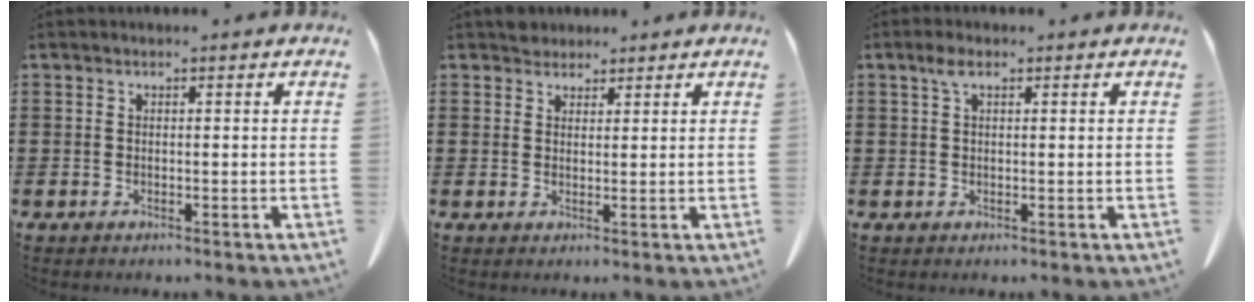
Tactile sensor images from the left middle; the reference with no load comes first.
{"total": 2.2, "force": [2.0, 0.8, 0.0], "torque": [0.001, 0.000, 0.040]}
{"total": 2.2, "force": [0.9, 0.8, 1.9], "torque": [-0.041, 0.004, 0.015]}